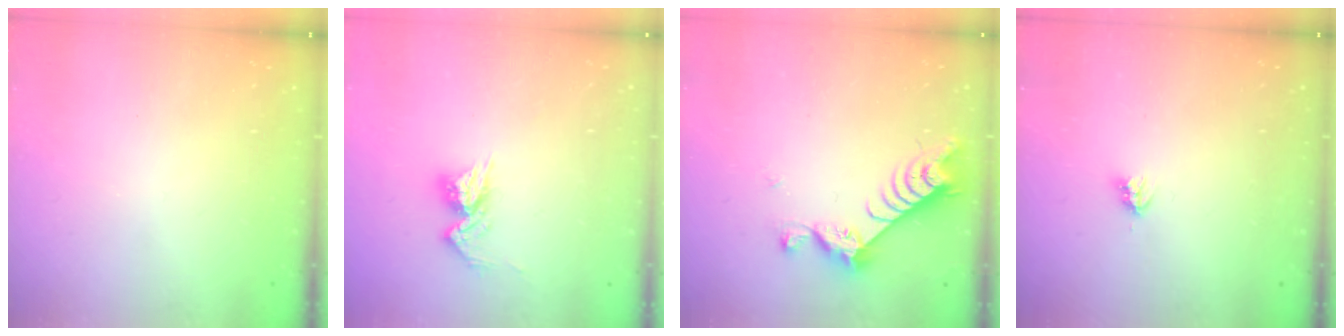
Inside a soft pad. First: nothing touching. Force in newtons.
{"total": 9.6, "press": 9.6, "slide": 0.8}
{"total": 7.2, "press": 7.2, "slide": 1.0}
{"total": 3.6, "press": 3.6, "slide": 0.1}